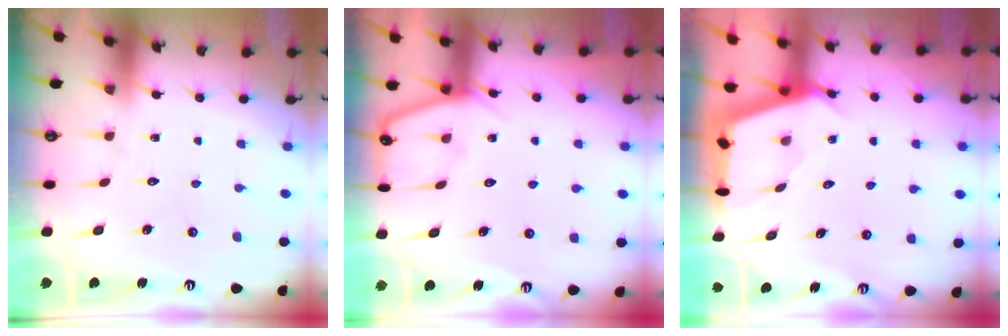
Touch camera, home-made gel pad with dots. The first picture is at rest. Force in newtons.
{"total": 5.6, "press": 5.5, "slide": 0.8}
{"total": 2.6, "press": 2.6, "slide": 0.4}